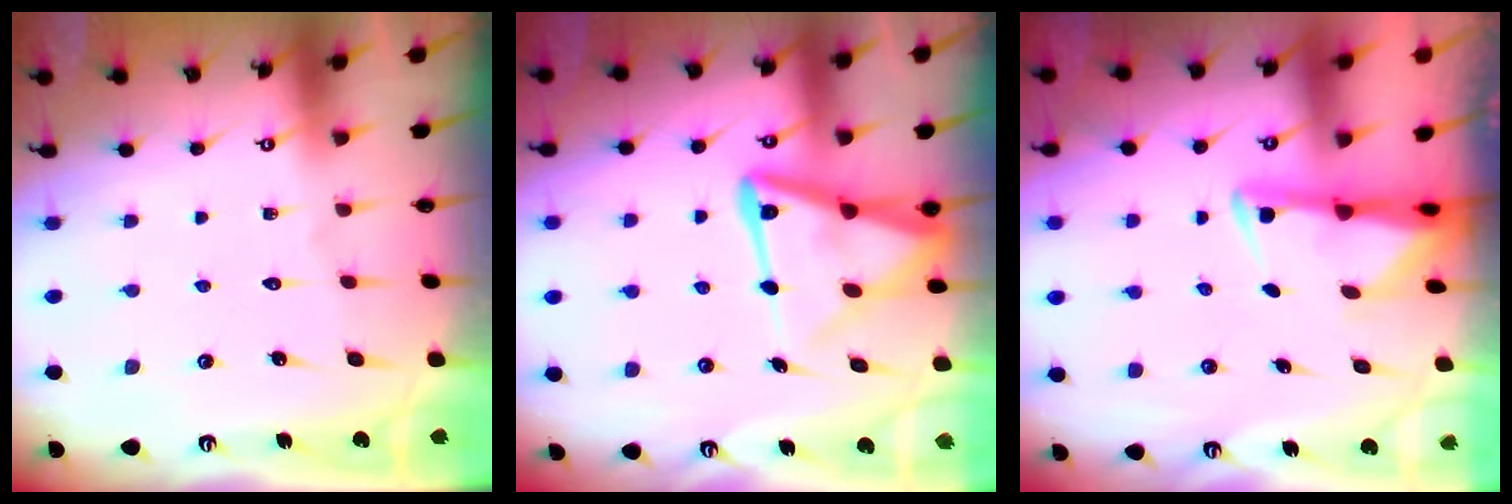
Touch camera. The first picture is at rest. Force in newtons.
{"total": 14.1, "press": 14.1, "slide": 1.5}
{"total": 2.8, "press": 2.7, "slide": 0.6}